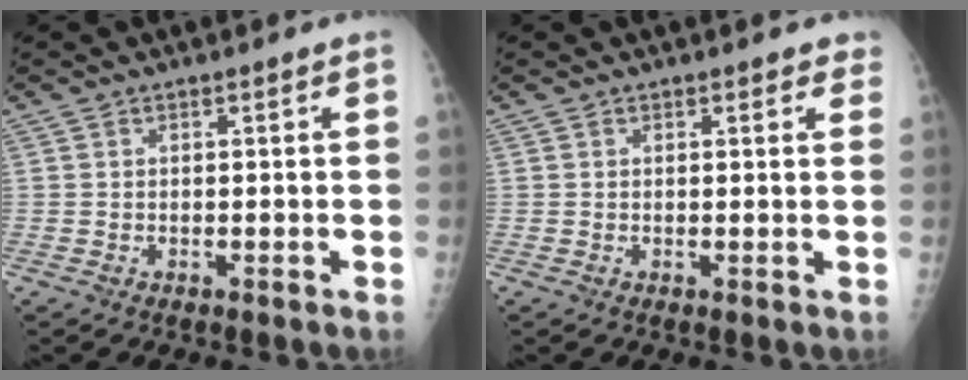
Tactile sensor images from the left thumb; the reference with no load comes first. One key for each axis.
{"total": 1.7, "fx": 1.2, "fy": 0.8, "fz": 0.9, "tx": 0.006, "ty": -0.003, "tz": 0.008}